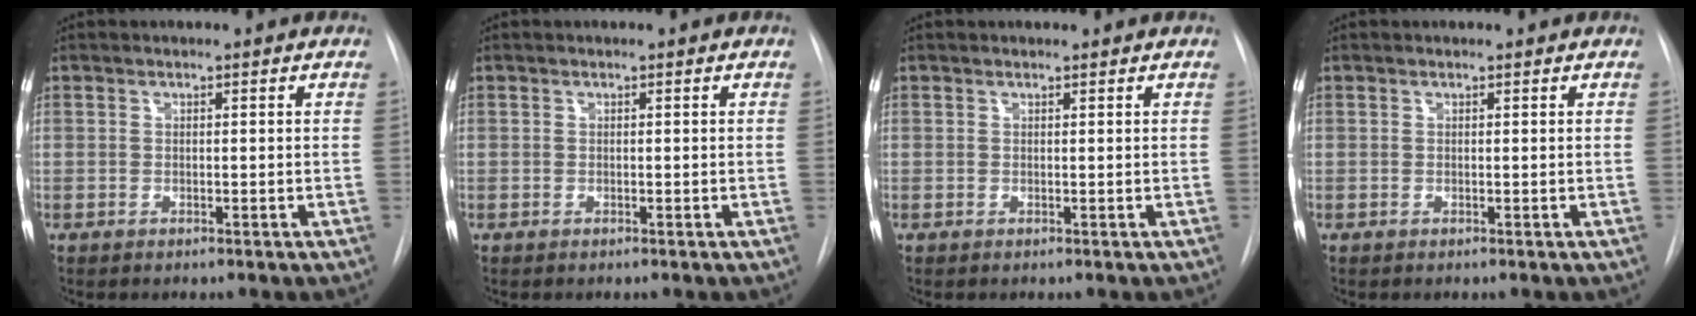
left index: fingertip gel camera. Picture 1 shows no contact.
{"total": 0.0}
{"total": 0.8, "force": [0.8, 0.0, 0.1], "torque": [-0.007, 0.007, 0.013]}
{"total": 0.0}